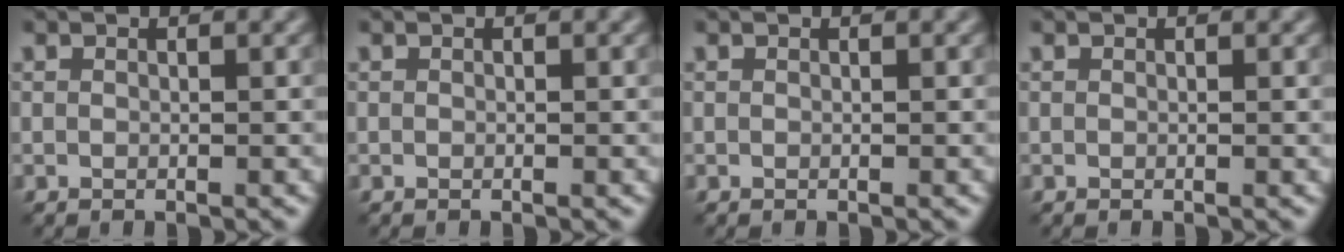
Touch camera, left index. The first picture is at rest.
{"total": 0.0}
{"total": 0.0}
{"total": 0.0}